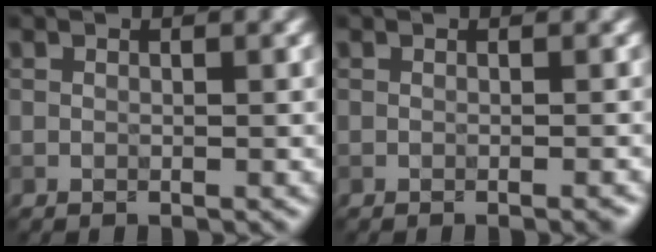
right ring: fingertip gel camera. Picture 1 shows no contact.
{"total": 1.2, "force": [-0.3, 0.6, 1.0], "torque": [0.002, -0.004, -0.006]}